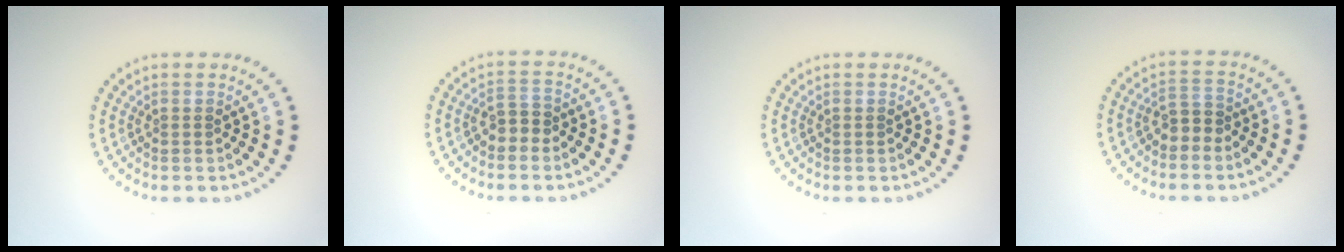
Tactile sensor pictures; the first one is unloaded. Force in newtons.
{"total": 1.8, "press": 1.6, "slide": 0.8}
{"total": 0.0}
{"total": 1.8, "press": 1.6, "slide": 0.9}